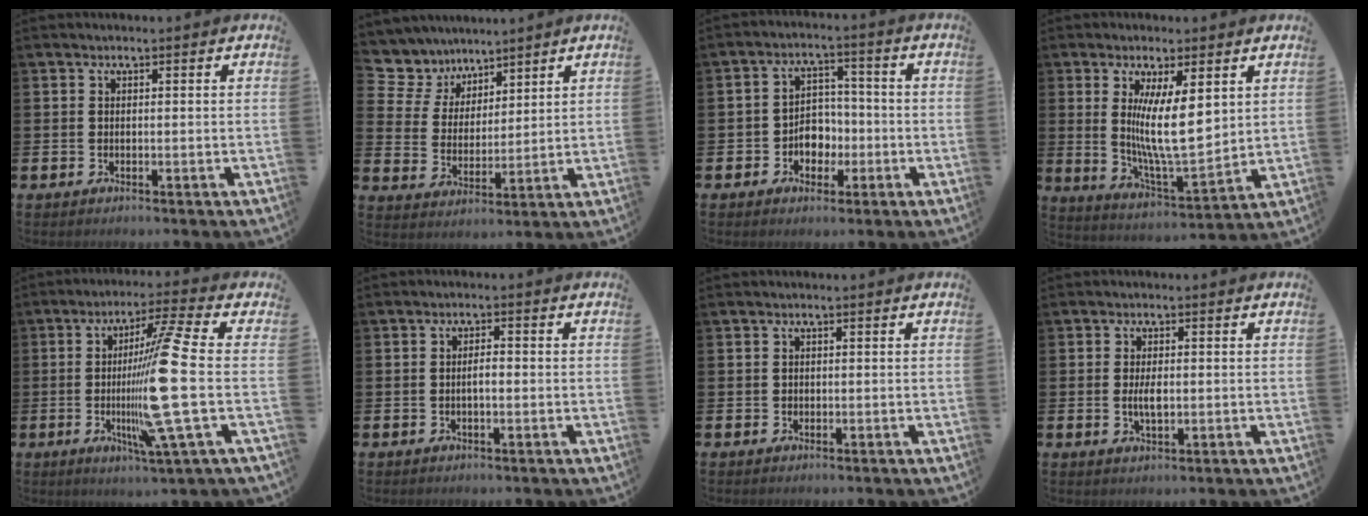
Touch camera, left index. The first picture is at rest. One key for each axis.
{"total": 6.3, "fx": 5.3, "fy": 3.2, "fz": -0.5, "tx": -0.032, "ty": -0.034, "tz": 0.097}
{"total": 4.3, "fx": -1.5, "fy": 3.6, "fz": 1.7, "tx": -0.034, "ty": 0.006, "tz": -0.037}
{"total": 9.1, "fx": 3.2, "fy": 2.3, "fz": 8.2, "tx": -0.137, "ty": -0.025, "tz": 0.052}
{"total": 12.7, "fx": -0.9, "fy": -0.9, "fz": 12.6, "tx": -0.227, "ty": -0.017, "tz": -0.029}
{"total": 1.8, "fx": -0.2, "fy": 0.5, "fz": 1.7, "tx": -0.022, "ty": 0.000, "tz": -0.007}
{"total": 0.5, "fx": 0.1, "fy": 0.5, "fz": 0.1, "tx": -0.003, "ty": 0.006, "tz": 0.000}
{"total": 2.7, "fx": 0.0, "fy": 1.2, "fz": 2.5, "tx": -0.039, "ty": -0.001, "tz": -0.003}